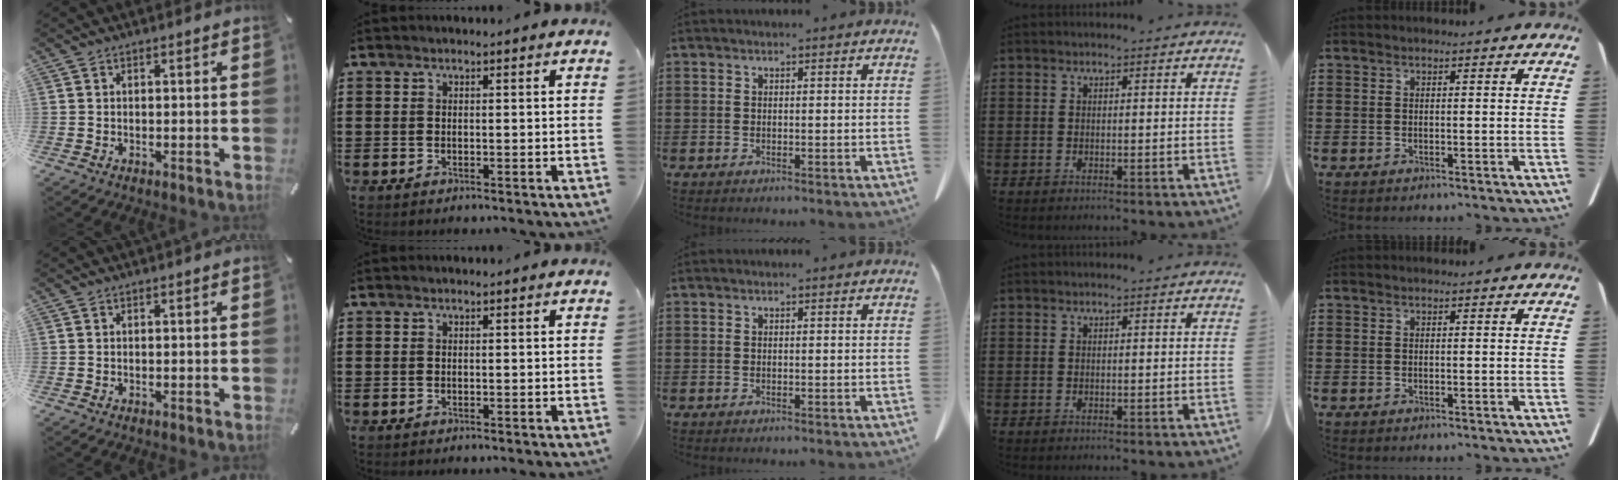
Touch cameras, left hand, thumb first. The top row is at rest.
{}